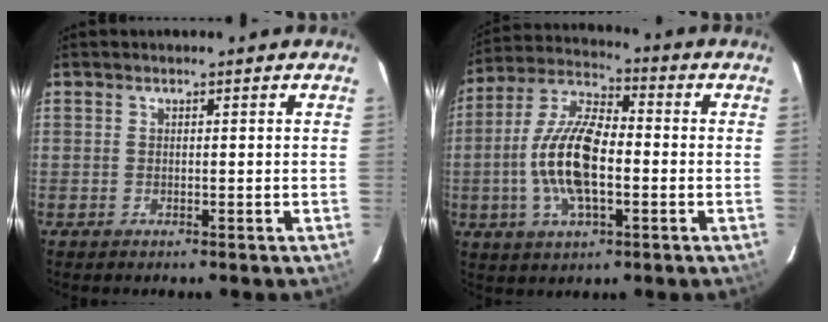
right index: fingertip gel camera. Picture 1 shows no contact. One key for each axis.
{"total": 14.1, "fx": -2.4, "fy": 5.7, "fz": 12.7, "tx": -0.263, "ty": 0.006, "tz": -0.049}